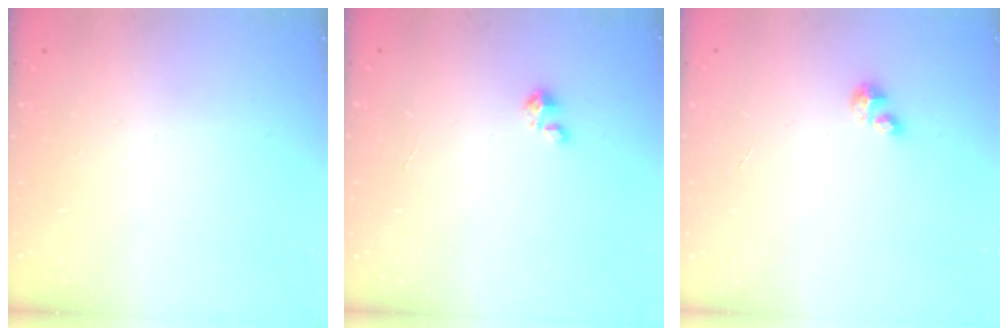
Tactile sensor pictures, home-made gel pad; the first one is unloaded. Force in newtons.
{"total": 2.1, "press": 2.1, "slide": 0.2}
{"total": 2.1, "press": 2.1, "slide": 0.2}